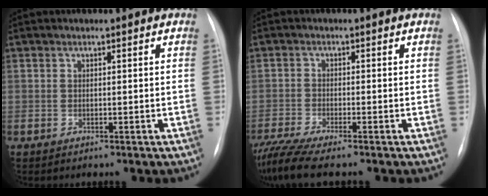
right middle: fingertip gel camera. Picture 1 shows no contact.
{"total": 6.7, "force": [-5.7, -0.7, 3.5], "torque": [-0.066, -0.018, -0.099]}